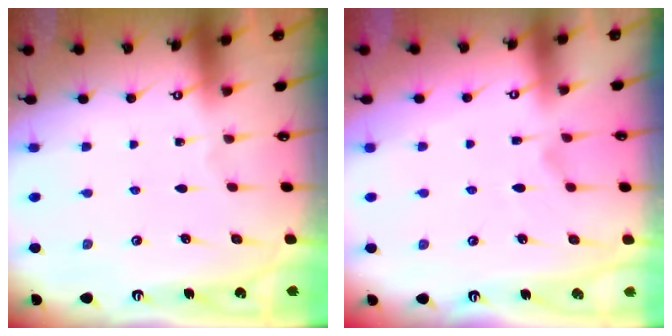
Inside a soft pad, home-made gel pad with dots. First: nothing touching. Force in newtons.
{"total": 1.9, "press": 1.5, "slide": 1.2}